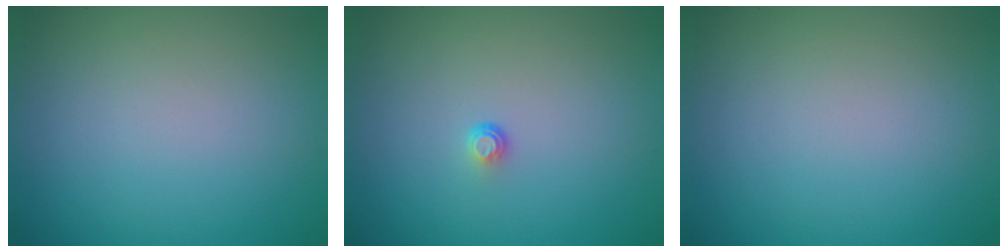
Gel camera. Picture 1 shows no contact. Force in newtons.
{"total": 0.7, "press": 0.4, "slide": 0.6}
{"total": 0.0}